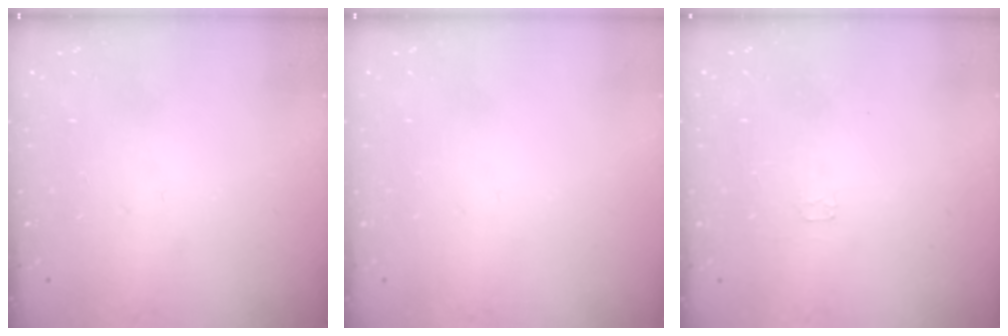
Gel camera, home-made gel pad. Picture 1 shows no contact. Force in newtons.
{"total": 0.0}
{"total": 2.4, "press": 2.4, "slide": 0.4}